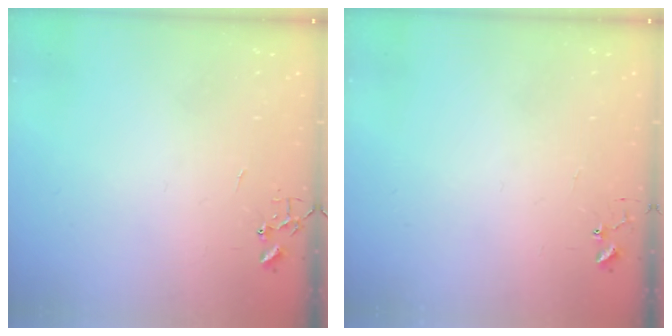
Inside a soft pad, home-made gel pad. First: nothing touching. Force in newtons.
{"total": 4.8, "press": 4.8, "slide": 0.2}